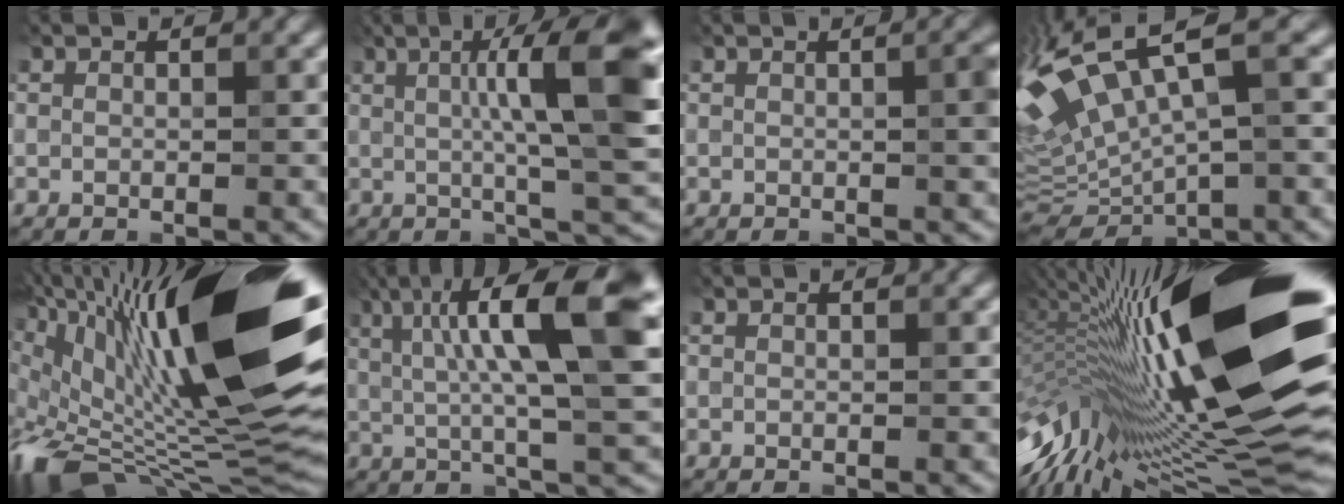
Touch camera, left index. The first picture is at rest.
{"total": 10.6, "force": [2.0, 1.9, 10.3], "torque": [-0.138, 0.013, 0.030]}
{"total": 3.1, "force": [0.2, 0.9, 2.9], "torque": [-0.030, 0.011, 0.002]}
{"total": 12.0, "force": [3.9, 3.8, 10.7], "torque": [-0.227, 0.021, 0.090]}
{"total": 20.4, "force": [3.6, 7.1, 18.8], "torque": [-0.321, -0.004, 0.058]}
{"total": 11.8, "force": [2.8, 2.4, 11.2], "torque": [-0.179, 0.015, 0.047]}
{"total": 0.0}
{"total": 20.4, "force": [2.0, 5.0, 19.7], "torque": [-0.323, -0.019, 0.036]}